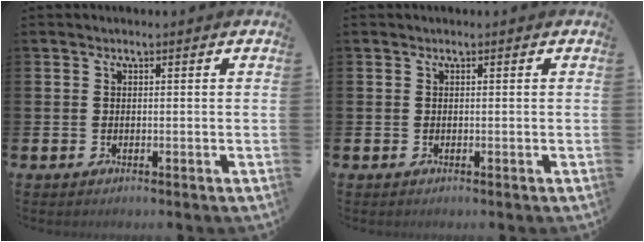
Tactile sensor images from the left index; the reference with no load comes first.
{"total": 0.0}